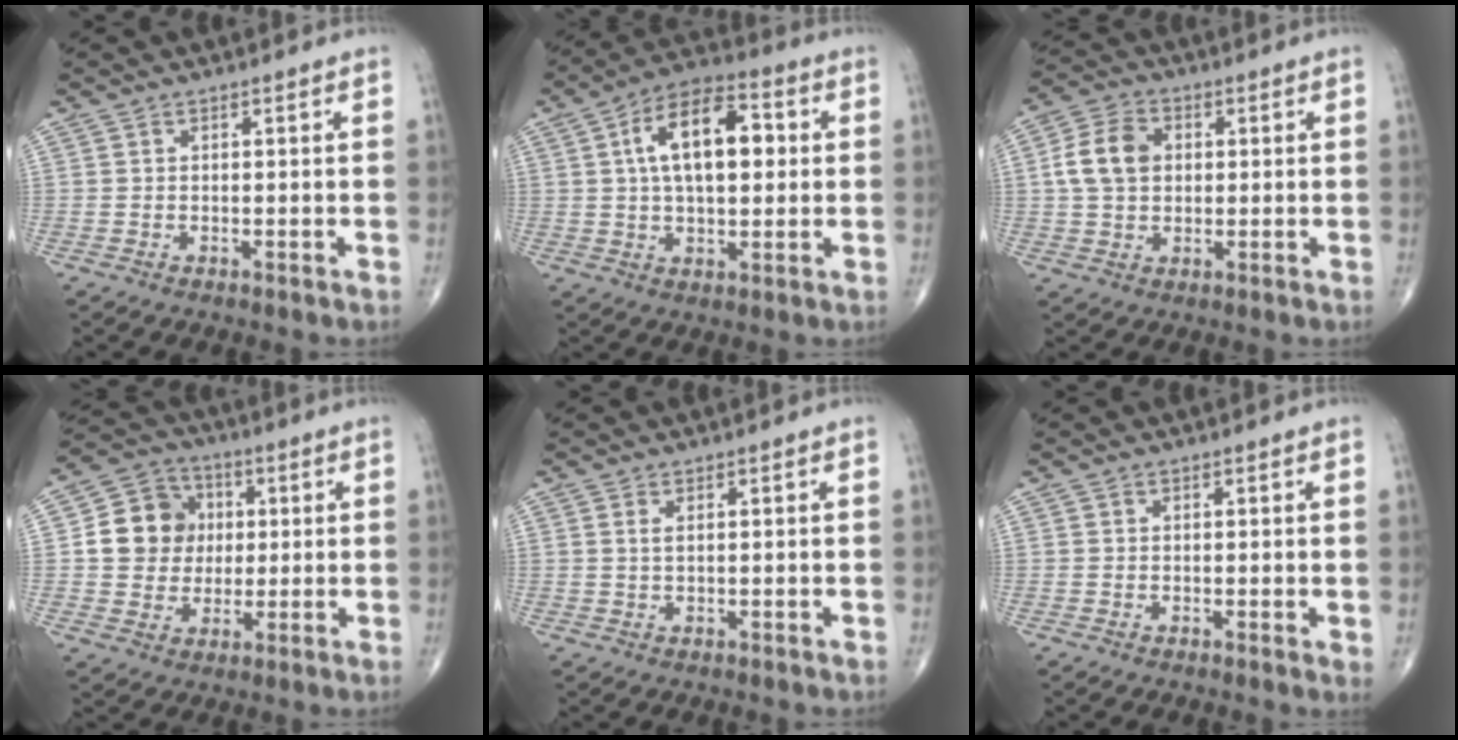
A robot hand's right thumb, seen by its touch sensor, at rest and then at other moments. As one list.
[{"total": 15.1, "force": [2.7, 7.9, 12.6], "torque": [-0.195, 0.019, 0.038]}, {"total": 8.9, "force": [1.3, 6.6, 5.9], "torque": [-0.100, 0.011, 0.018]}, {"total": 11.4, "force": [1.5, 10.1, 5.0], "torque": [-0.052, 0.010, 0.022]}, {"total": 1.1, "force": [0.4, 0.5, 1.0], "torque": [-0.023, 0.004, 0.011]}, {"total": 1.2, "force": [0.2, 0.4, 1.1], "torque": [-0.020, -0.006, 0.001]}]